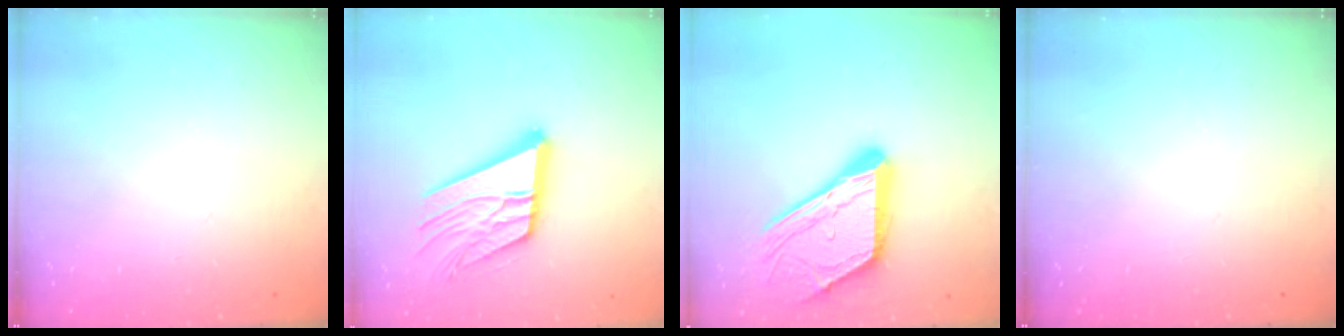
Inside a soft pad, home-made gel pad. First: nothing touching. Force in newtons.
{"total": 17.6, "press": 17.5, "slide": 2.2}
{"total": 19.1, "press": 19.0, "slide": 1.7}
{"total": 0.0}